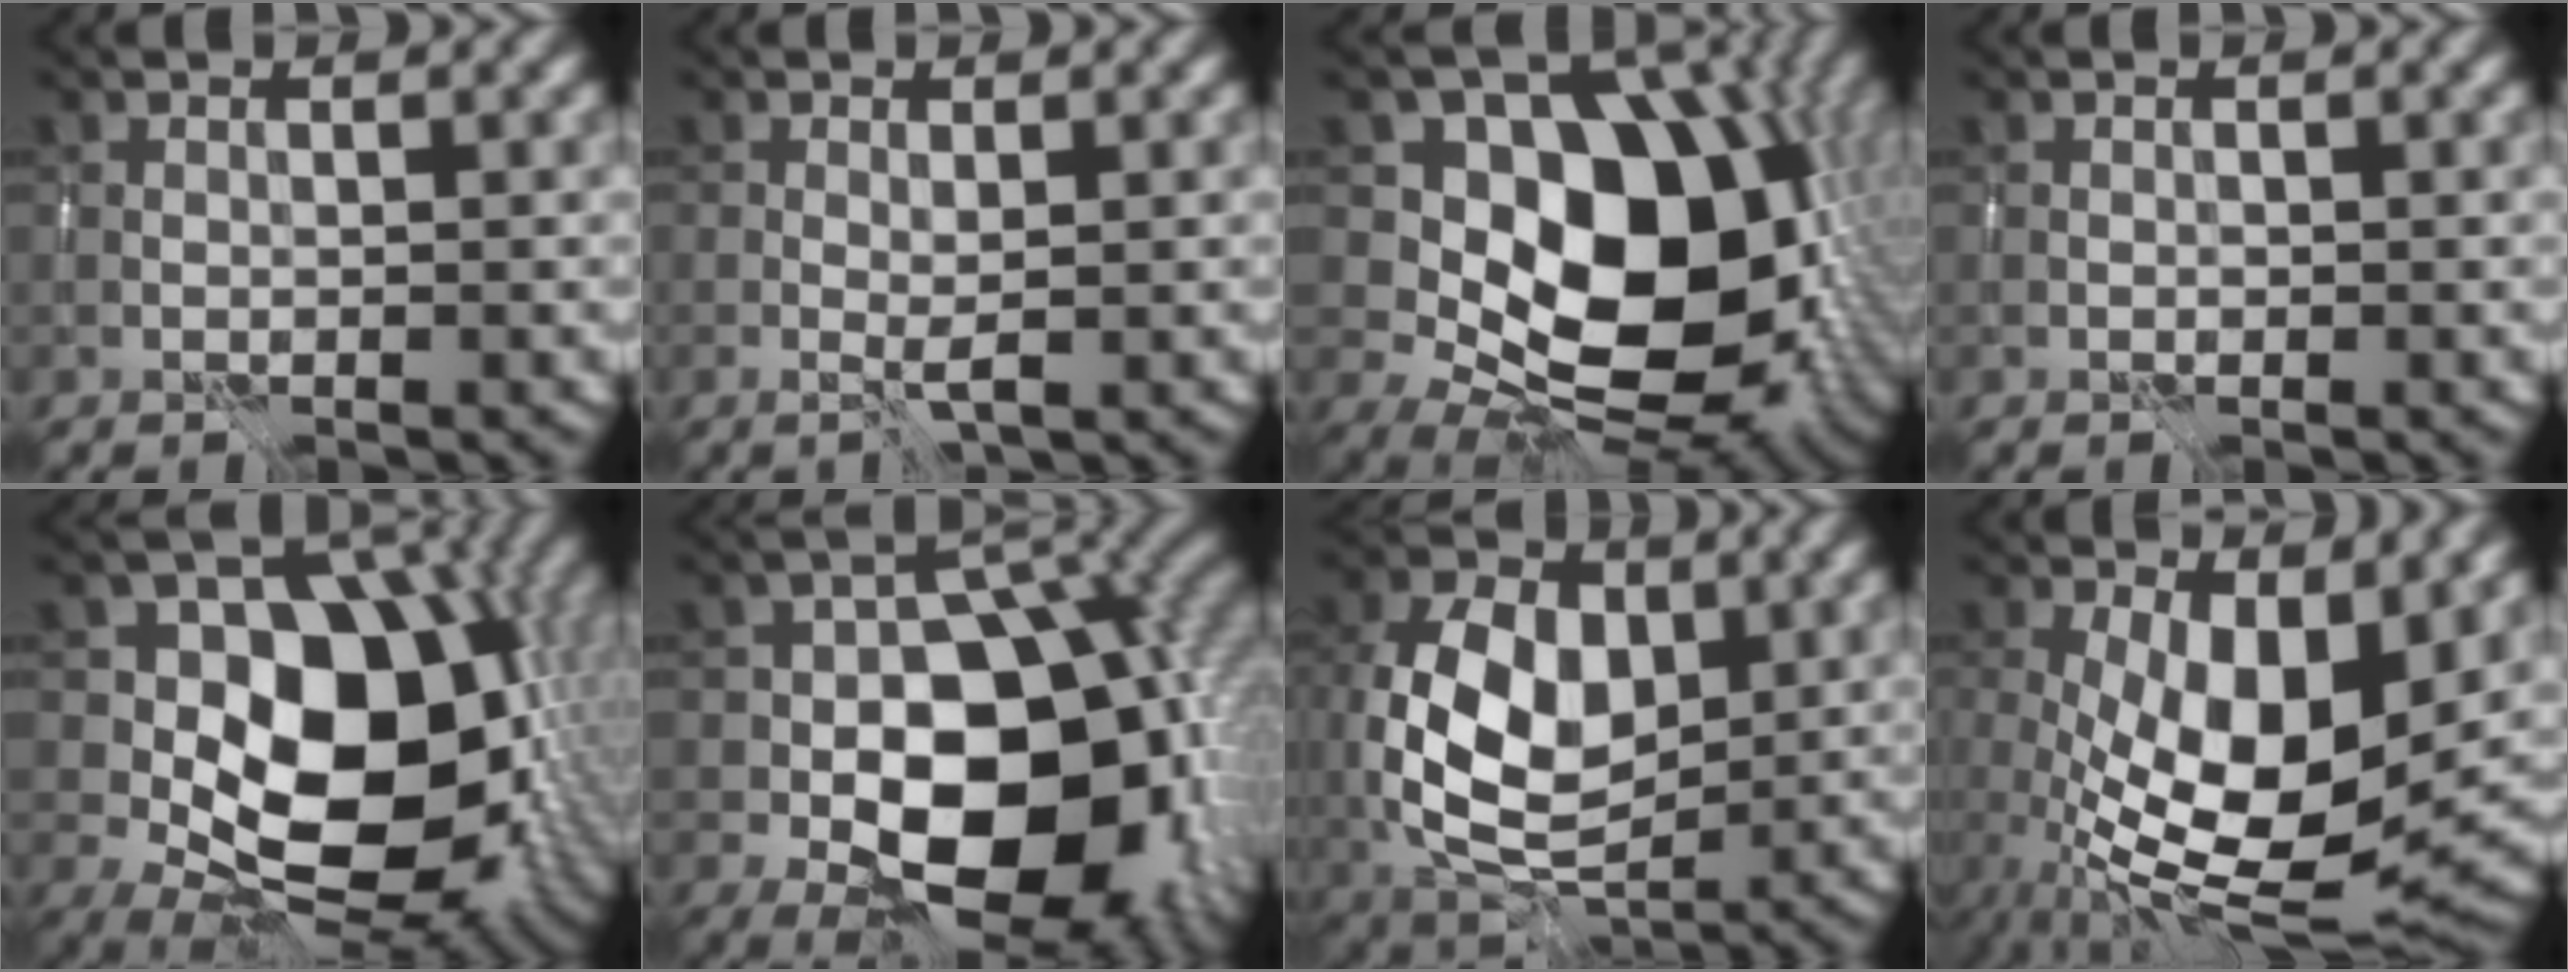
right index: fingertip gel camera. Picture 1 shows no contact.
{"total": 0.9, "force": [-0.1, 0.0, 0.9], "torque": [-0.017, -0.004, -0.003]}
{"total": 14.4, "force": [0.0, 10.3, 10.1], "torque": [-0.113, -0.014, -0.002]}
{"total": 0.0}
{"total": 13.4, "force": [-1.0, 9.3, 9.5], "torque": [-0.105, -0.005, -0.025]}
{"total": 15.2, "force": [-3.6, 9.9, 11.0], "torque": [-0.124, -0.013, -0.055]}
{"total": 9.0, "force": [0.4, 6.0, 6.7], "torque": [-0.135, 0.000, 0.002]}
{"total": 10.7, "force": [0.0, 4.9, 9.5], "torque": [-0.167, -0.022, 0.004]}